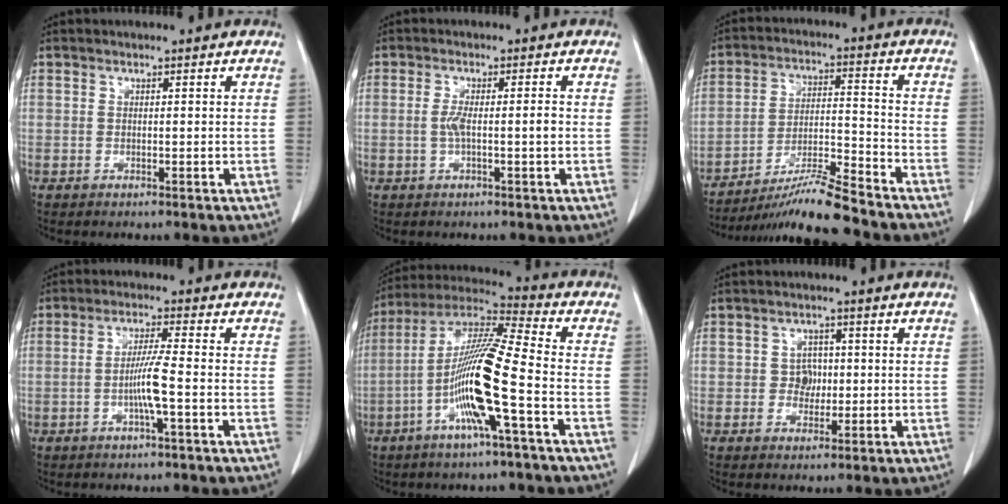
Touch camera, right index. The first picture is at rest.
{"total": 3.4, "force": [-0.5, 0.3, 3.4], "torque": [-0.066, 0.001, -0.008]}
{"total": 11.6, "force": [-10.5, -1.0, 5.0], "torque": [-0.084, -0.006, -0.185]}
{"total": 4.8, "force": [-1.3, -0.6, 4.6], "torque": [-0.092, 0.001, -0.027]}
{"total": 14.6, "force": [-4.4, -0.3, 13.9], "torque": [-0.275, 0.002, -0.094]}
{"total": 2.8, "force": [0.0, 2.5, 1.2], "torque": [-0.013, 0.005, 0.000]}